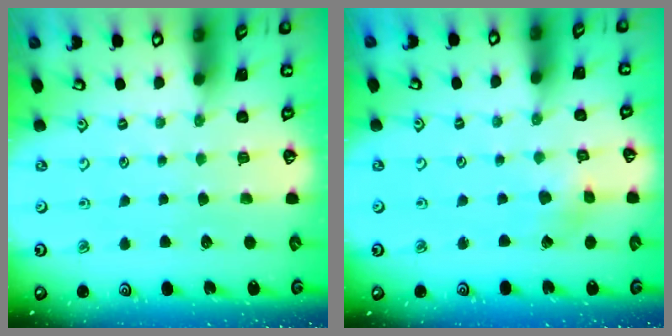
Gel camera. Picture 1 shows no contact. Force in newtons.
{"total": 2.4, "press": 2.4, "slide": 0.3}